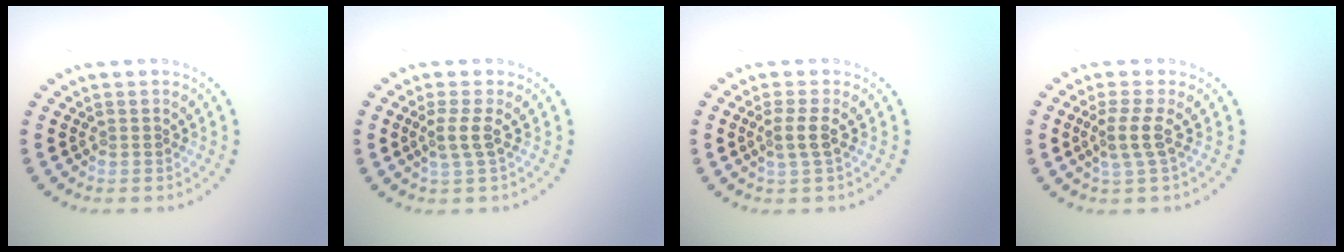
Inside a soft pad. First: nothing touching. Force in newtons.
{"total": 1.8, "press": 1.4, "slide": 1.1}
{"total": 1.6, "press": 1.3, "slide": 1.0}
{"total": 2.2, "press": 1.6, "slide": 1.5}